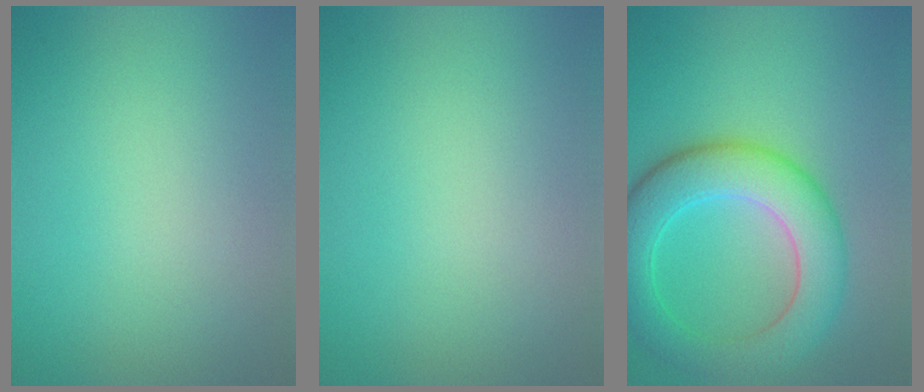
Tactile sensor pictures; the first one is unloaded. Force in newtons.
{"total": 0.0}
{"total": 7.3, "press": 7.3, "slide": 0.2}